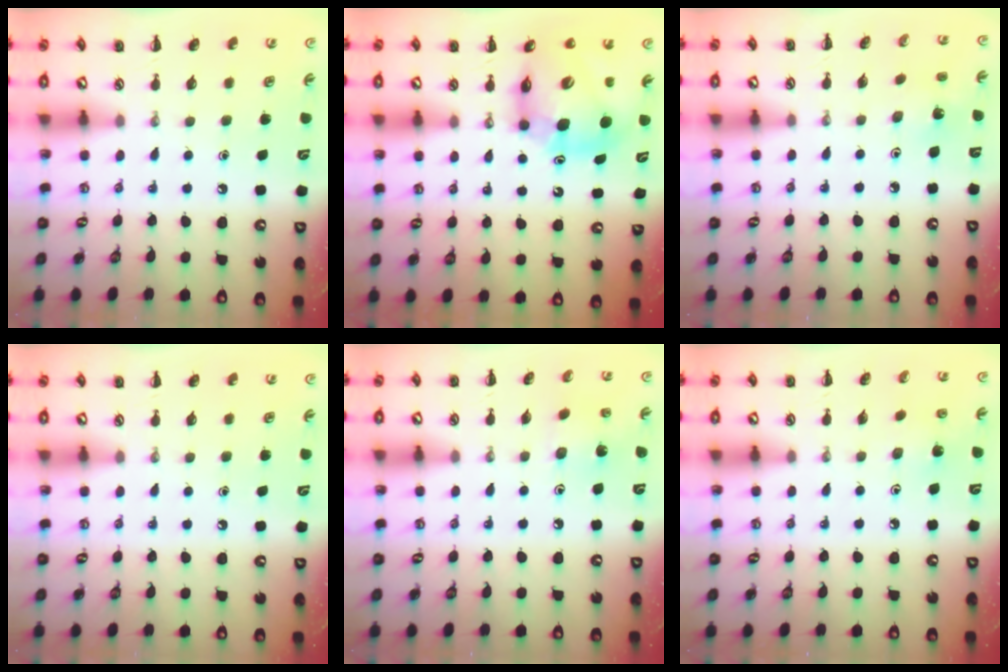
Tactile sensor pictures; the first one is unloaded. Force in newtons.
{"total": 13.6, "press": 13.0, "slide": 4.1}
{"total": 1.6, "press": 1.5, "slide": 0.5}
{"total": 0.0}
{"total": 2.7, "press": 2.6, "slide": 0.7}
{"total": 3.1, "press": 2.9, "slide": 1.0}